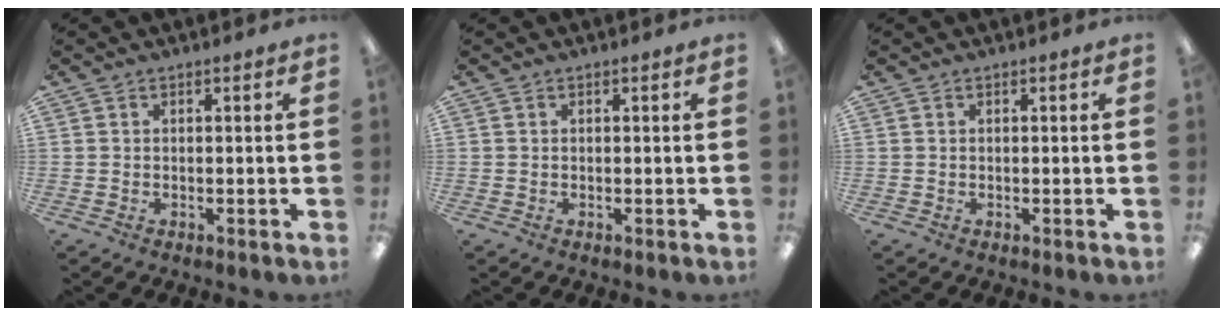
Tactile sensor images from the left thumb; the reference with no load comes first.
{"total": 0.0}
{"total": 0.0}